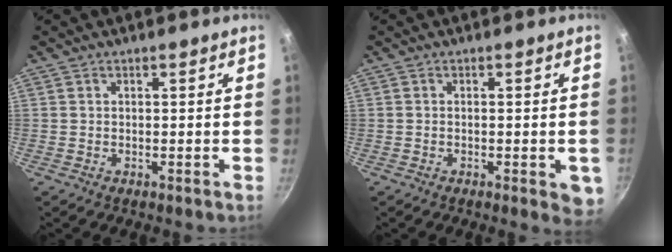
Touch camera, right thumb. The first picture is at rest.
{"total": 4.6, "force": [-1.5, 1.6, 4.1], "torque": [-0.039, -0.001, -0.018]}